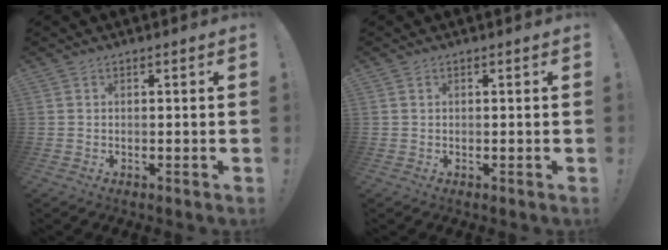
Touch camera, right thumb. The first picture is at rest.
{"total": 0.0}